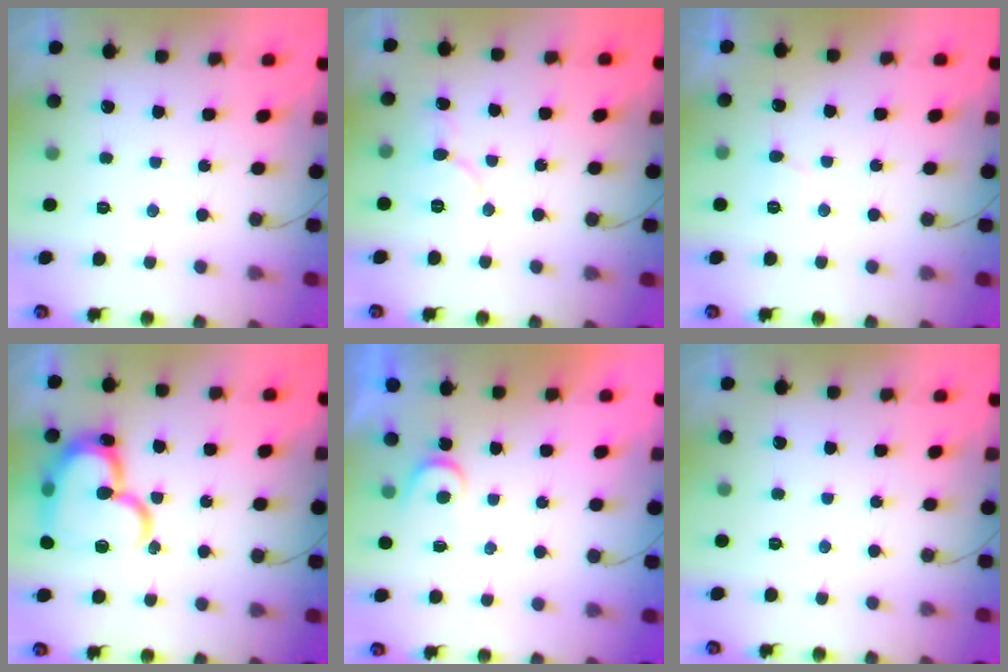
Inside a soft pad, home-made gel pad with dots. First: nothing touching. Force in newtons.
{"total": 8.0, "press": 8.0, "slide": 0.9}
{"total": 4.7, "press": 4.6, "slide": 0.5}
{"total": 24.5, "press": 24.4, "slide": 2.5}
{"total": 3.4, "press": 3.4, "slide": 0.4}
{"total": 0.0}